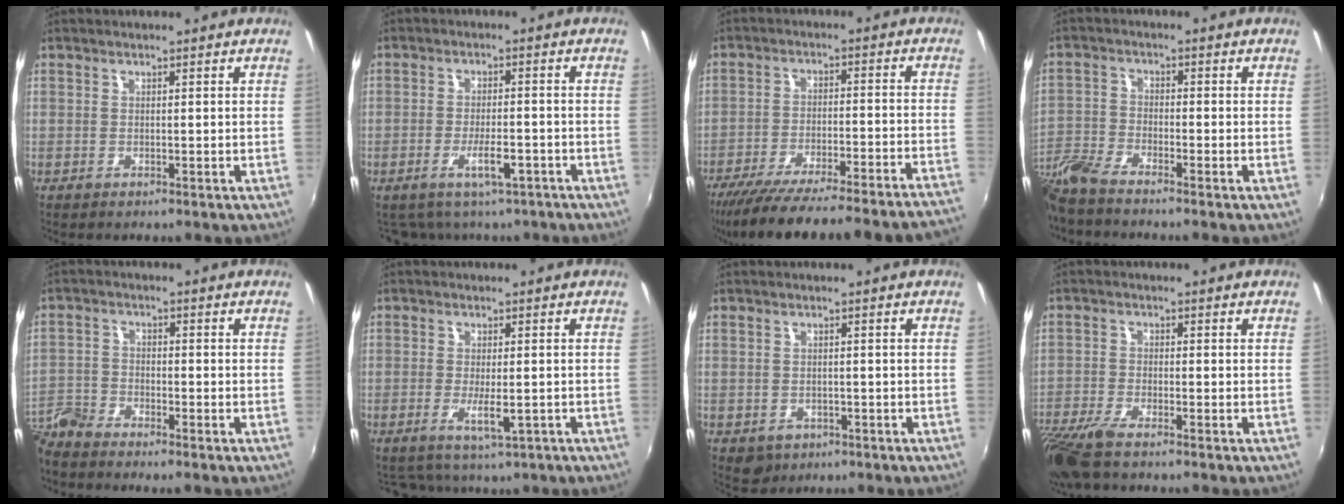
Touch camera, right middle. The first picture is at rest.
{"total": 6.2, "force": [-4.2, 2.5, 3.8], "torque": [-0.074, -0.009, -0.057]}
{"total": 23.8, "force": [-21.6, -0.8, 10.0], "torque": [-0.164, -0.054, -0.310]}
{"total": 8.1, "force": [-7.2, 0.9, 3.7], "torque": [-0.096, -0.011, -0.155]}
{"total": 5.8, "force": [-5.5, 1.1, 1.1], "torque": [-0.034, -0.004, -0.122]}
{"total": 3.9, "force": [-1.6, 1.5, 3.1], "torque": [-0.059, -0.011, -0.021]}
{"total": 3.6, "force": [-1.4, 3.0, 1.4], "torque": [-0.032, -0.007, -0.014]}
{"total": 8.7, "force": [-6.6, 1.7, 5.4], "torque": [-0.136, -0.040, -0.128]}